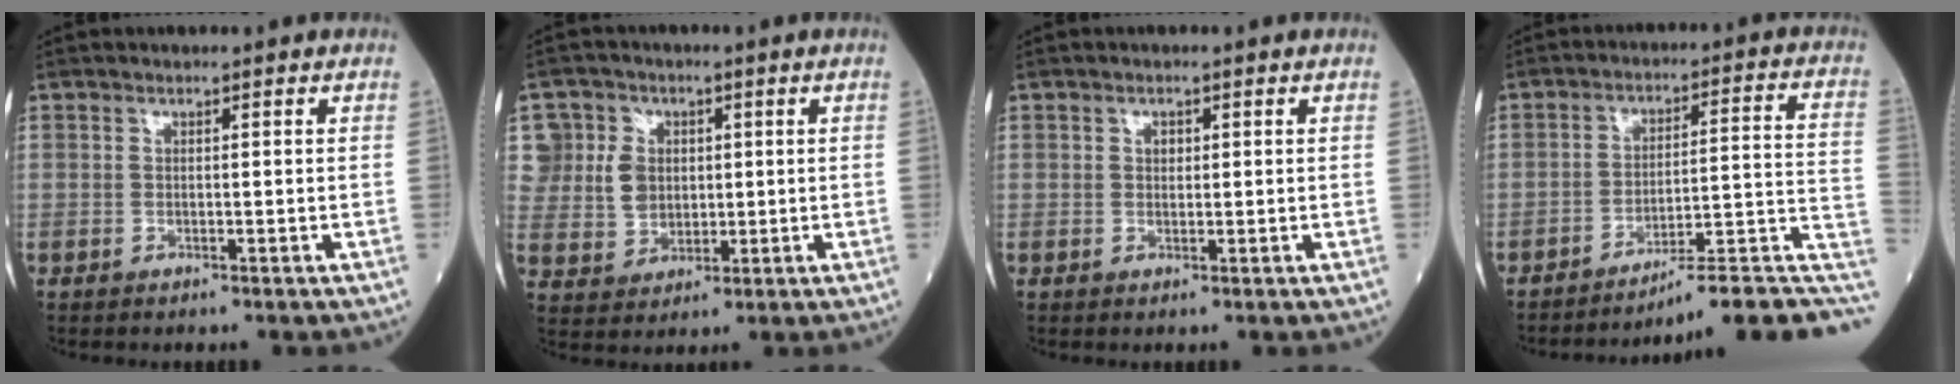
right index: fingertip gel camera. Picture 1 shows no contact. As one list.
[{"total": 10.1, "force": [2.7, 9.3, 2.9], "torque": [-0.067, 0.032, 0.063]}, {"total": 1.1, "force": [0.3, 0.8, 0.7], "torque": [-0.010, 0.000, 0.005]}, {"total": 13.6, "force": [-11.8, -1.0, 6.8], "torque": [-0.048, 0.038, -0.165]}]